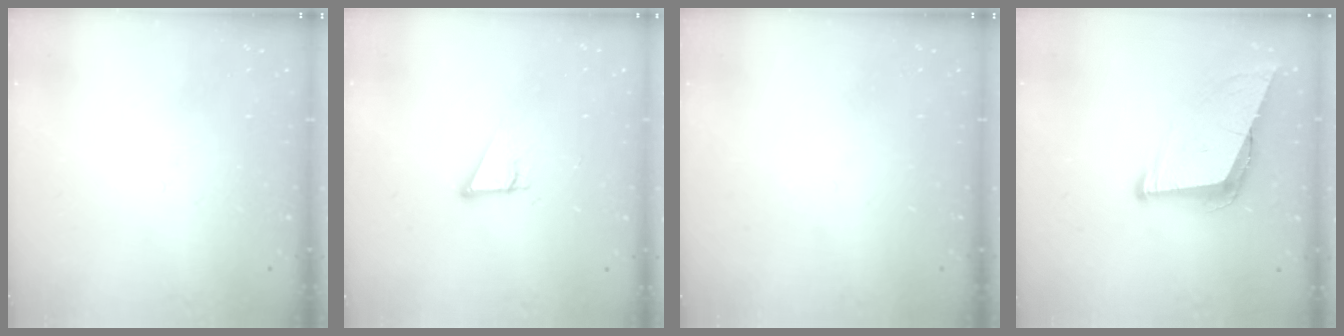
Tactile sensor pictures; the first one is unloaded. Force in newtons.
{"total": 3.1, "press": 2.4, "slide": 1.9}
{"total": 0.0}
{"total": 9.2, "press": 8.7, "slide": 2.9}